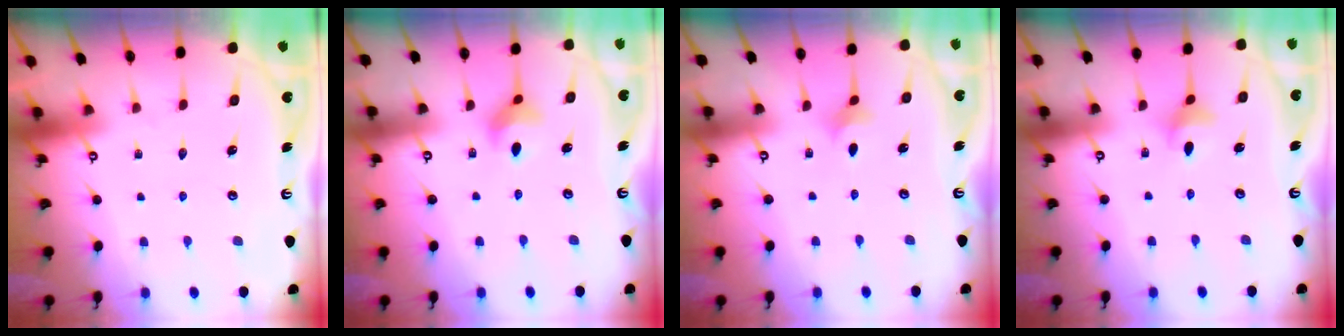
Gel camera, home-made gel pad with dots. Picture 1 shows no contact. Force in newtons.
{"total": 5.9, "press": 5.8, "slide": 0.7}
{"total": 2.9, "press": 2.9, "slide": 0.5}
{"total": 3.0, "press": 3.0, "slide": 0.1}